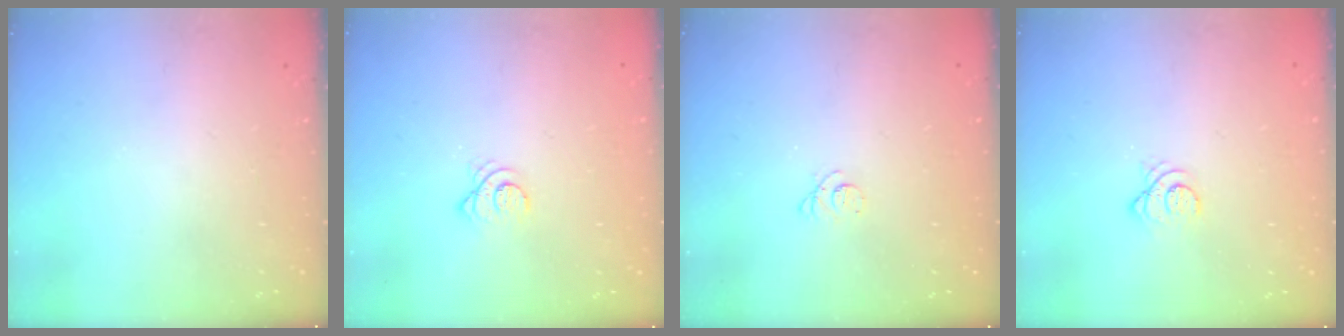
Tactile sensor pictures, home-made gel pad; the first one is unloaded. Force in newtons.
{"total": 3.5, "press": 3.5, "slide": 0.5}
{"total": 2.3, "press": 2.3, "slide": 0.3}
{"total": 3.4, "press": 3.4, "slide": 0.0}